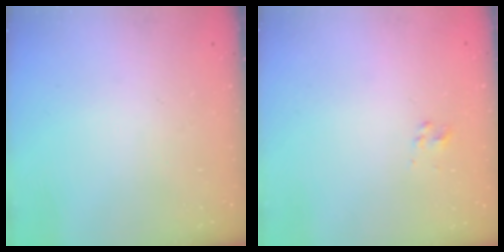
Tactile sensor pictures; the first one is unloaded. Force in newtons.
{"total": 2.3, "press": 2.1, "slide": 0.8}